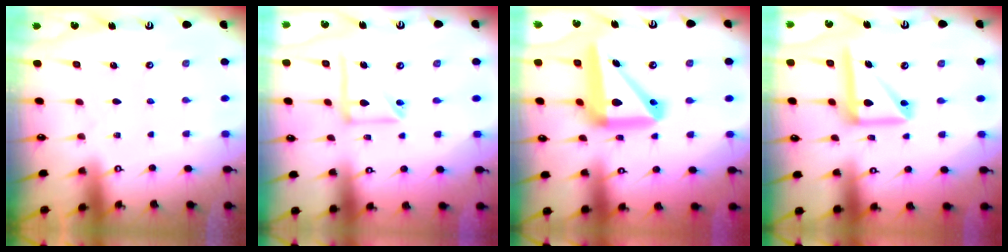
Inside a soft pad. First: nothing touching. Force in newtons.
{"total": 11.6, "press": 11.6, "slide": 1.2}
{"total": 18.4, "press": 18.2, "slide": 2.6}
{"total": 14.1, "press": 14.0, "slide": 1.8}